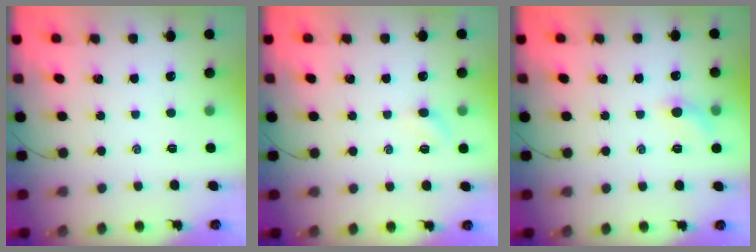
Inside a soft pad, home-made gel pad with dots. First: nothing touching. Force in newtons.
{"total": 3.1, "press": 2.9, "slide": 0.9}
{"total": 5.6, "press": 5.3, "slide": 2.0}